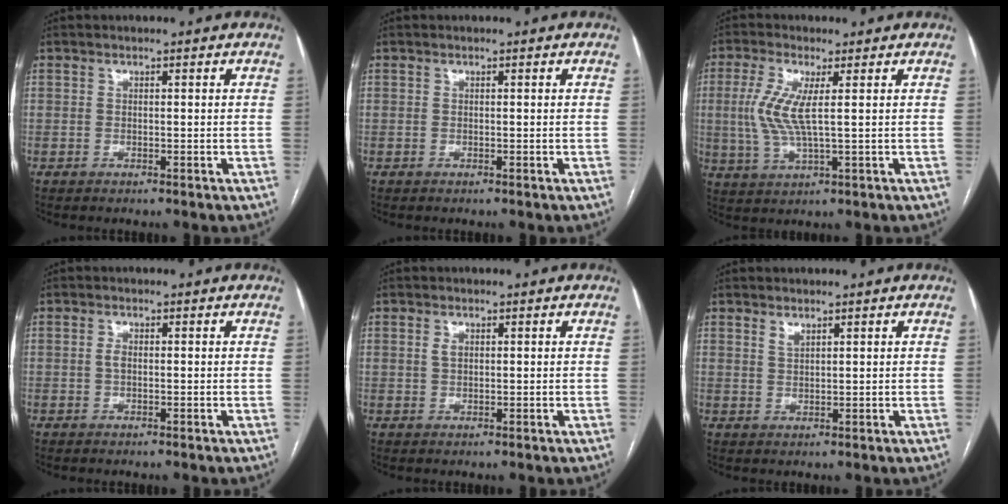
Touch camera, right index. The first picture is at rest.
{"total": 0.0}
{"total": 7.1, "force": [1.0, 1.2, 6.9], "torque": [-0.168, -0.002, 0.021]}
{"total": 1.4, "force": [0.0, 0.7, 1.2], "torque": [-0.023, 0.002, -0.002]}
{"total": 1.6, "force": [0.5, 1.0, 1.2], "torque": [-0.024, 0.003, 0.011]}
{"total": 1.4, "force": [1.1, 0.4, 0.7], "torque": [-0.013, -0.002, 0.023]}